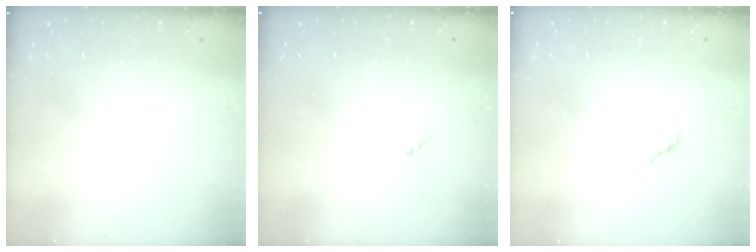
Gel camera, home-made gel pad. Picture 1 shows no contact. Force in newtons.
{"total": 0.0}
{"total": 2.0, "press": 2.0, "slide": 0.6}